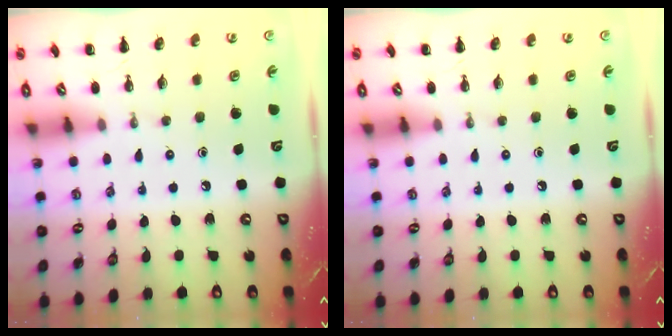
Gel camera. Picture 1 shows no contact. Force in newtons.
{"total": 0.0}